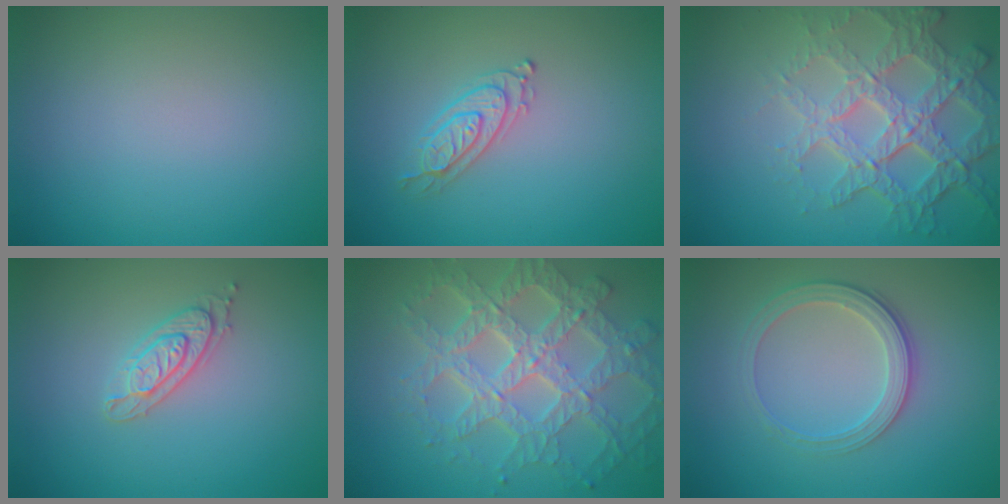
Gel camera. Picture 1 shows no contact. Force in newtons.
{"total": 2.1, "press": 2.1, "slide": 0.5}
{"total": 7.2, "press": 5.2, "slide": 4.9}
{"total": 2.3, "press": 2.2, "slide": 0.5}
{"total": 7.9, "press": 5.7, "slide": 5.4}
{"total": 2.8, "press": 2.7, "slide": 0.9}